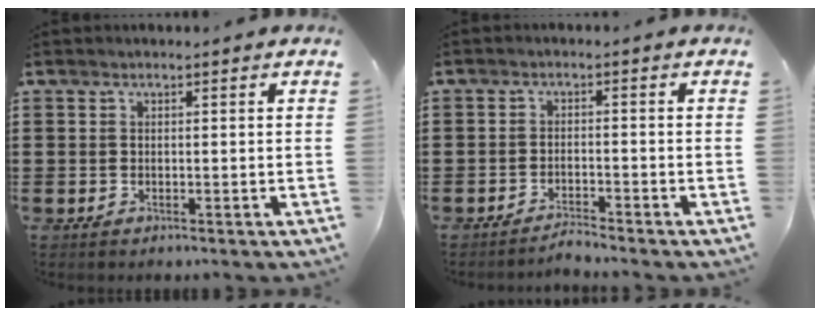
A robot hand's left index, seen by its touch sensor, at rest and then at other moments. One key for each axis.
{"total": 2.0, "fx": -1.9, "fy": -0.2, "fz": 0.4, "tx": -0.011, "ty": 0.003, "tz": -0.038}